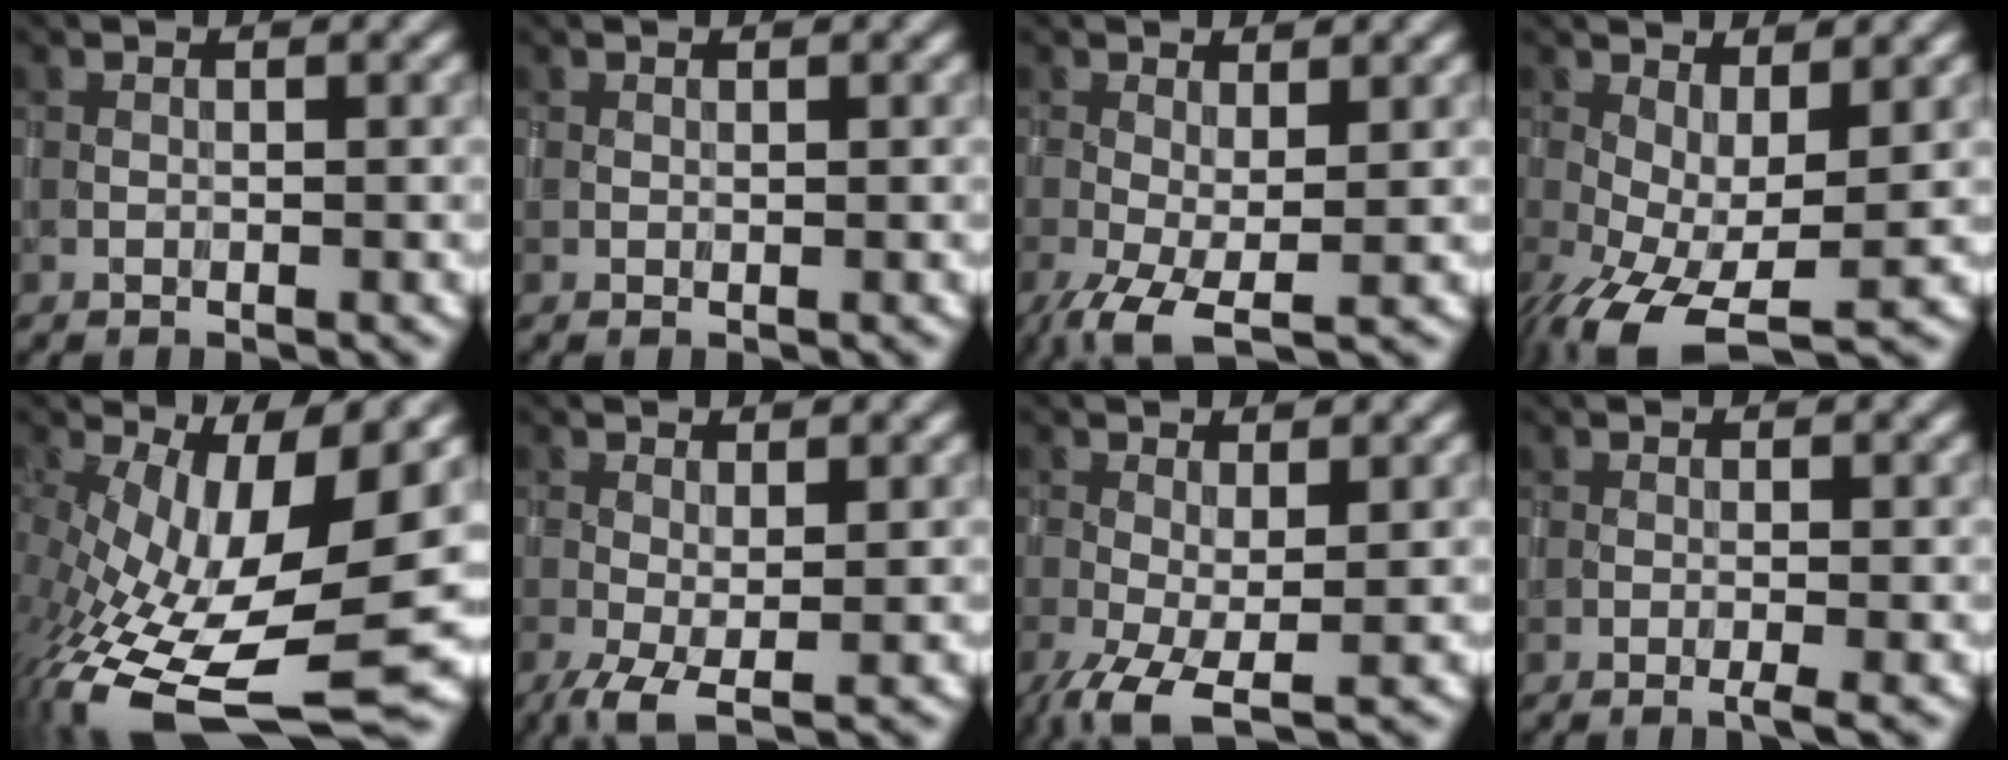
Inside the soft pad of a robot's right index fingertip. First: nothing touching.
{"total": 0.0}
{"total": 4.4, "force": [-1.8, 1.4, 3.7], "torque": [-0.084, -0.011, -0.036]}
{"total": 7.5, "force": [-1.5, 3.3, 6.5], "torque": [-0.132, -0.011, -0.022]}
{"total": 14.0, "force": [-2.8, 5.4, 12.6], "torque": [-0.232, -0.026, -0.040]}
{"total": 3.1, "force": [-1.1, 0.9, 2.7], "torque": [-0.063, -0.008, -0.023]}
{"total": 4.8, "force": [-2.1, 1.5, 4.0], "torque": [-0.091, -0.014, -0.040]}
{"total": 1.2, "force": [-0.4, 0.2, 1.2], "torque": [-0.016, -0.001, -0.009]}